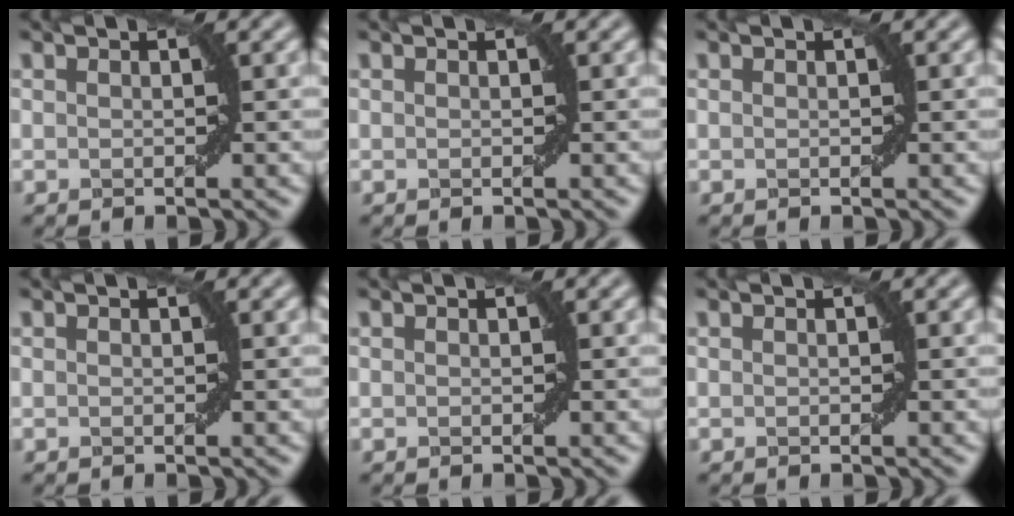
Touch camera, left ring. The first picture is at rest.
{"total": 0.0}
{"total": 0.0}
{"total": 0.0}
{"total": 0.0}
{"total": 0.0}